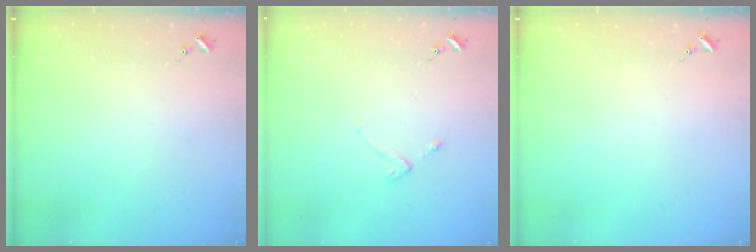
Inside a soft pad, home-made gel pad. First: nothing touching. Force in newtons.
{"total": 2.7, "press": 2.6, "slide": 0.5}
{"total": 0.0}